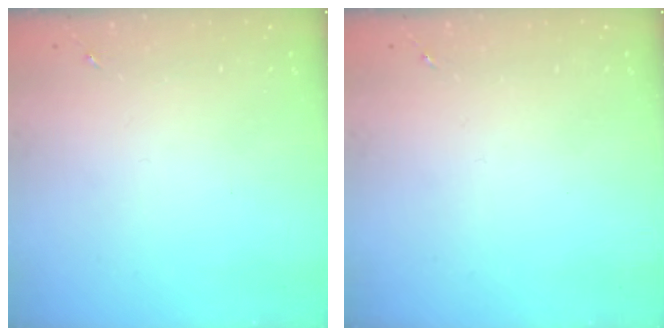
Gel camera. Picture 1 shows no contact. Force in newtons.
{"total": 0.0}